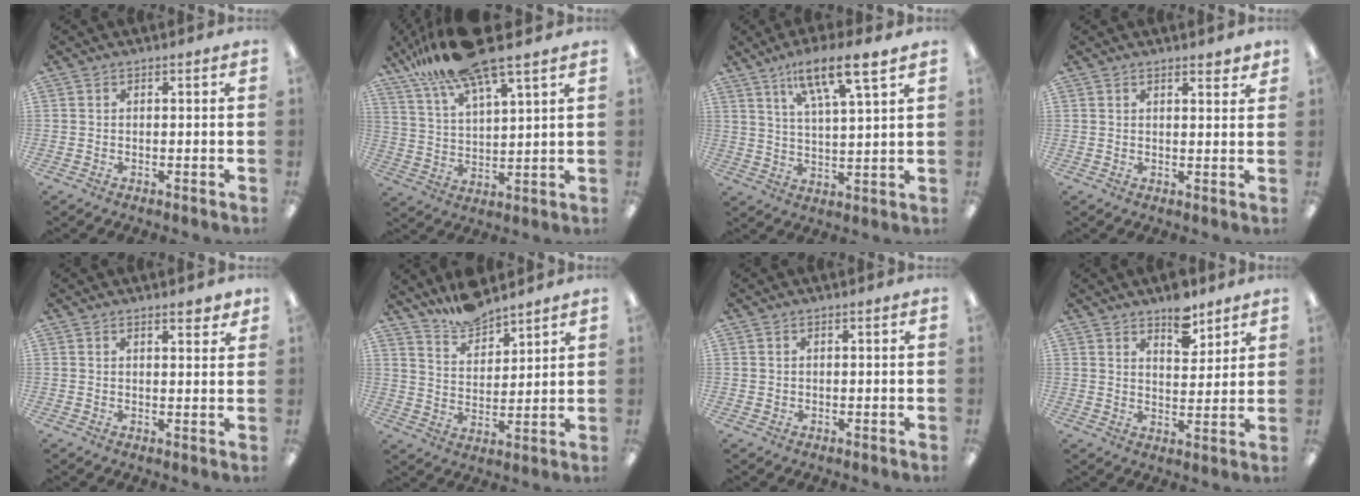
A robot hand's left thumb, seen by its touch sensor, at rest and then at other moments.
{"total": 16.4, "force": [13.1, 3.2, 9.3], "torque": [-0.186, -0.065, 0.229]}
{"total": 11.2, "force": [7.9, 1.9, 7.6], "torque": [-0.134, -0.040, 0.133]}
{"total": 2.6, "force": [2.3, 0.6, 1.1], "torque": [-0.001, -0.015, 0.036]}
{"total": 3.3, "force": [2.6, 0.9, 1.7], "torque": [-0.015, -0.015, 0.041]}
{"total": 9.0, "force": [8.6, 2.2, 1.3], "torque": [-0.032, -0.062, 0.162]}
{"total": 0.6, "force": [0.4, 0.4, 0.0], "torque": [0.001, 0.002, 0.008]}
{"total": 7.1, "force": [5.6, 3.2, 3.0], "torque": [-0.026, -0.037, 0.095]}